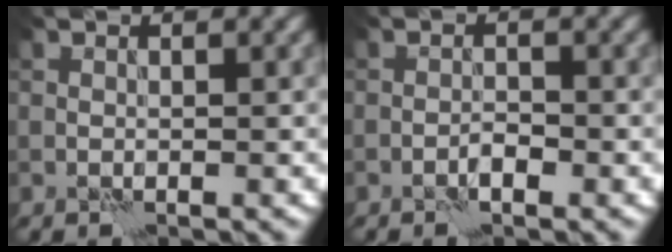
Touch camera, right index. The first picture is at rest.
{"total": 1.1, "force": [-0.7, 0.3, 0.8], "torque": [-0.014, 0.006, -0.015]}